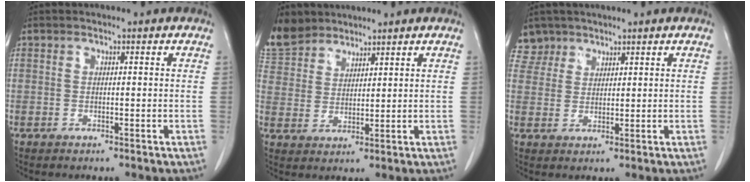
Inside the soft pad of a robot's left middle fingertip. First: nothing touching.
{"total": 8.4, "force": [7.4, 3.8, 1.0], "torque": [-0.028, 0.012, 0.154]}
{"total": 3.5, "force": [2.8, 2.0, -0.7], "torque": [0.018, 0.003, 0.055]}